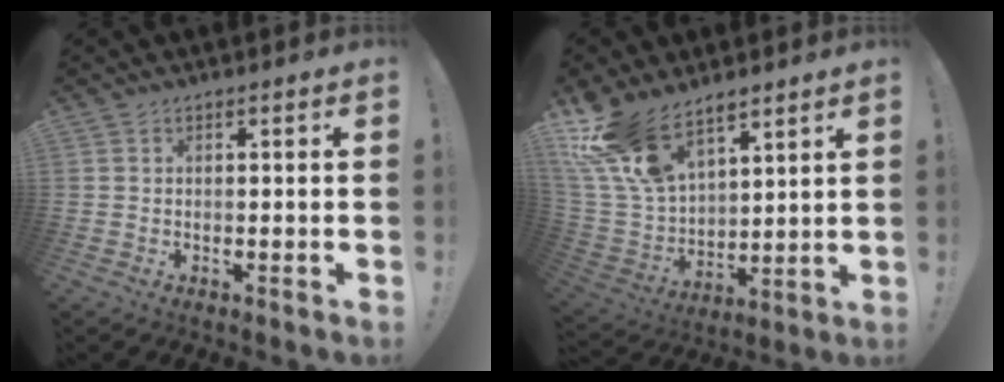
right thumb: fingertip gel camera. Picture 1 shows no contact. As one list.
[{"total": 16.8, "force": [12.4, 8.1, 8.1], "torque": [-0.181, -0.079, 0.238]}]